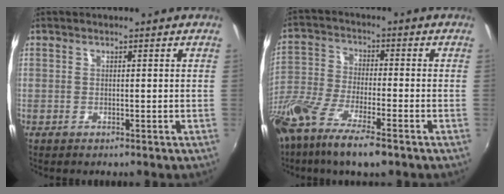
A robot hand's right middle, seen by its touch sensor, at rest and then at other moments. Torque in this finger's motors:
{"motor_torque": [1.08, -1.06, 0.68, 0.21]}